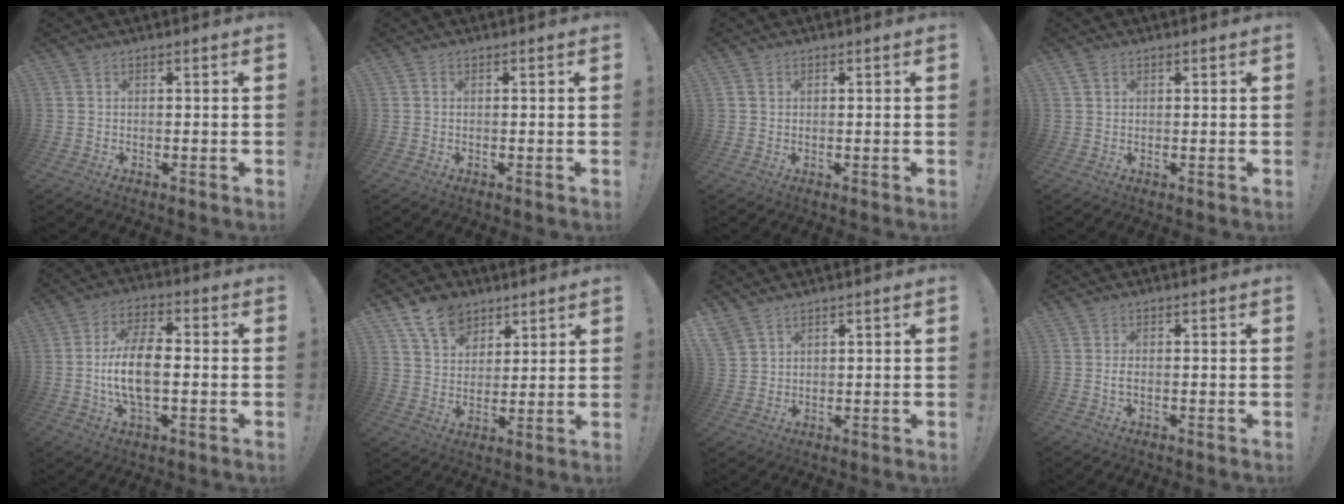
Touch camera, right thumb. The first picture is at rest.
{"total": 0.0}
{"total": 0.7, "force": [0.3, 0.7, 0.1], "torque": [0.001, 0.001, 0.005]}
{"total": 1.4, "force": [0.9, 0.9, 0.6], "torque": [-0.011, 0.000, 0.016]}
{"total": 12.2, "force": [-1.6, 5.7, 10.6], "torque": [-0.200, 0.008, -0.031]}
{"total": 10.9, "force": [7.3, 7.2, 3.7], "torque": [-0.059, -0.044, 0.141]}
{"total": 4.1, "force": [3.2, 2.0, 1.5], "torque": [-0.035, -0.015, 0.066]}
{"total": 1.3, "force": [-0.4, 0.4, 1.1], "torque": [-0.024, 0.005, -0.007]}